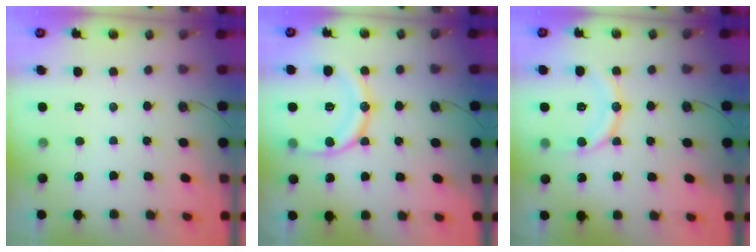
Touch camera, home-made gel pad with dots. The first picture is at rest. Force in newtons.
{"total": 15.7, "press": 15.6, "slide": 1.7}
{"total": 12.7, "press": 12.6, "slide": 1.4}